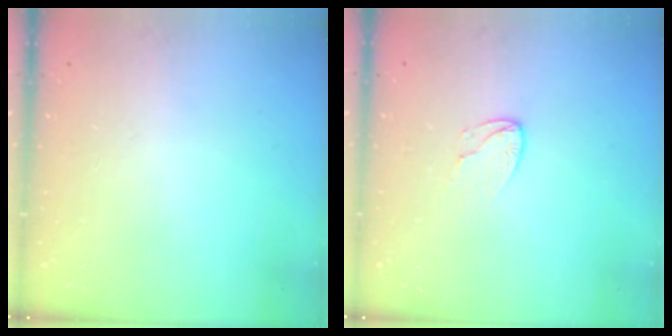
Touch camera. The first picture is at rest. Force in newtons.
{"total": 4.9, "press": 4.9, "slide": 0.5}